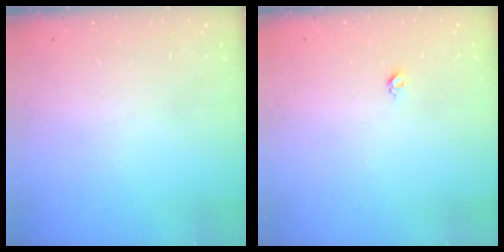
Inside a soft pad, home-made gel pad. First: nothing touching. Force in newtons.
{"total": 3.0, "press": 2.9, "slide": 0.4}